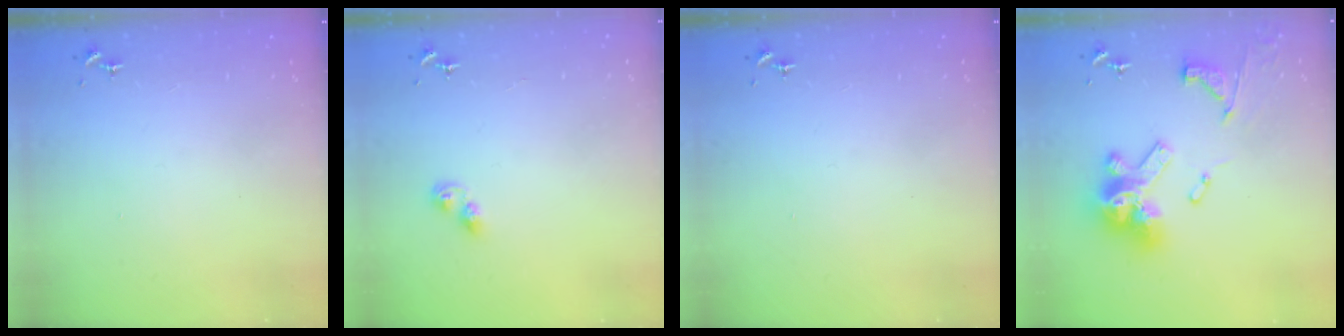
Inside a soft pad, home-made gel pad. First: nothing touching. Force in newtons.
{"total": 4.2, "press": 4.2, "slide": 0.5}
{"total": 0.0}
{"total": 20.0, "press": 19.9, "slide": 2.2}